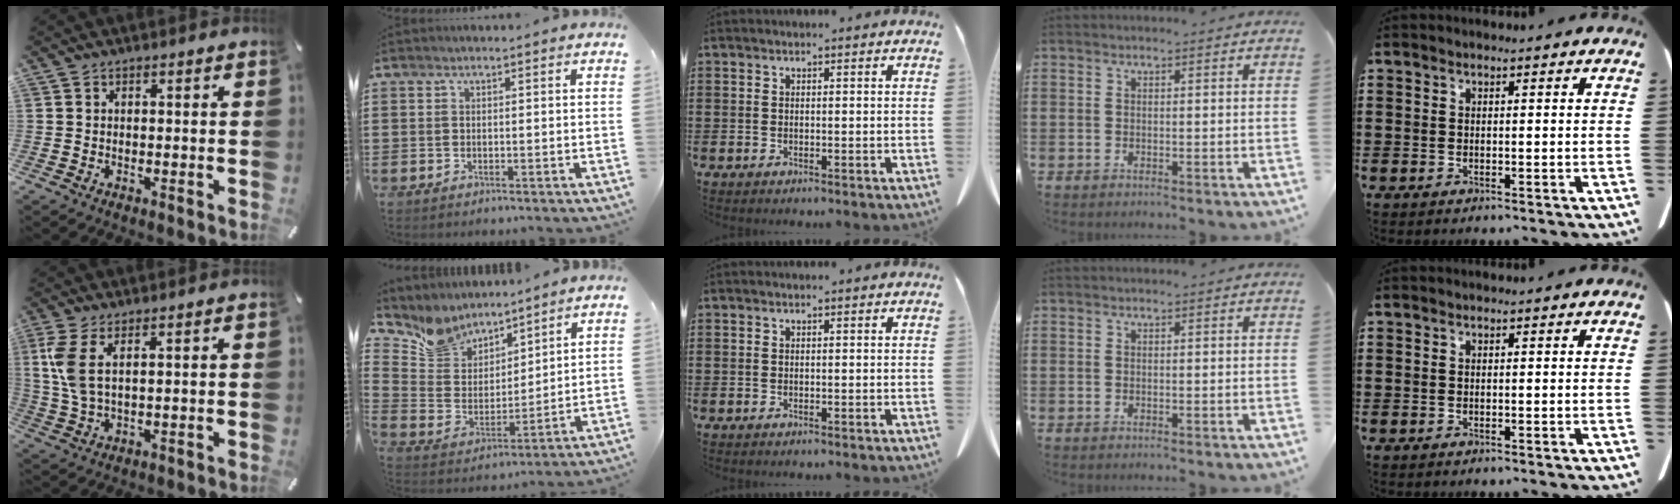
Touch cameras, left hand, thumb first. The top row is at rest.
{"thumb": {"total": 7.0, "force": [2.1, 2.6, 6.2], "torque": [-0.150, -0.009, 0.033]}, "index": {"total": 7.1, "force": [6.3, 3.3, -0.4], "torque": [-0.043, -0.046, 0.116]}}